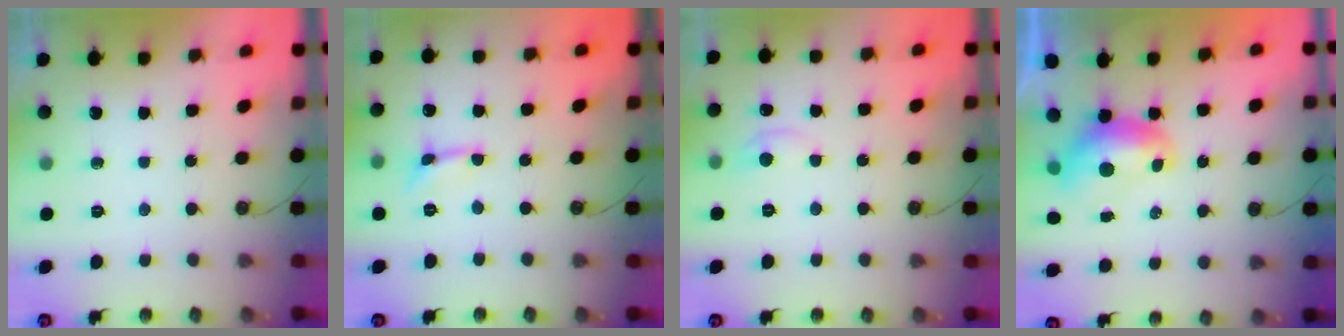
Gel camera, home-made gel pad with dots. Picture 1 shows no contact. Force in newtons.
{"total": 0.0}
{"total": 1.1, "press": 1.0, "slide": 0.5}
{"total": 1.2, "press": 1.1, "slide": 0.3}